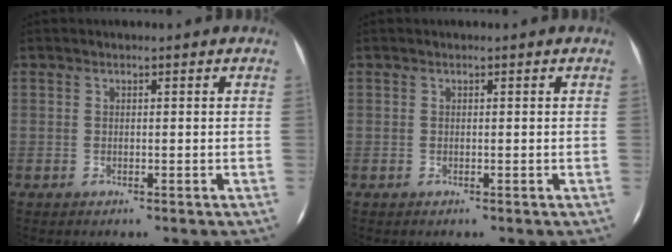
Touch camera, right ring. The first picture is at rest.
{"total": 0.0}